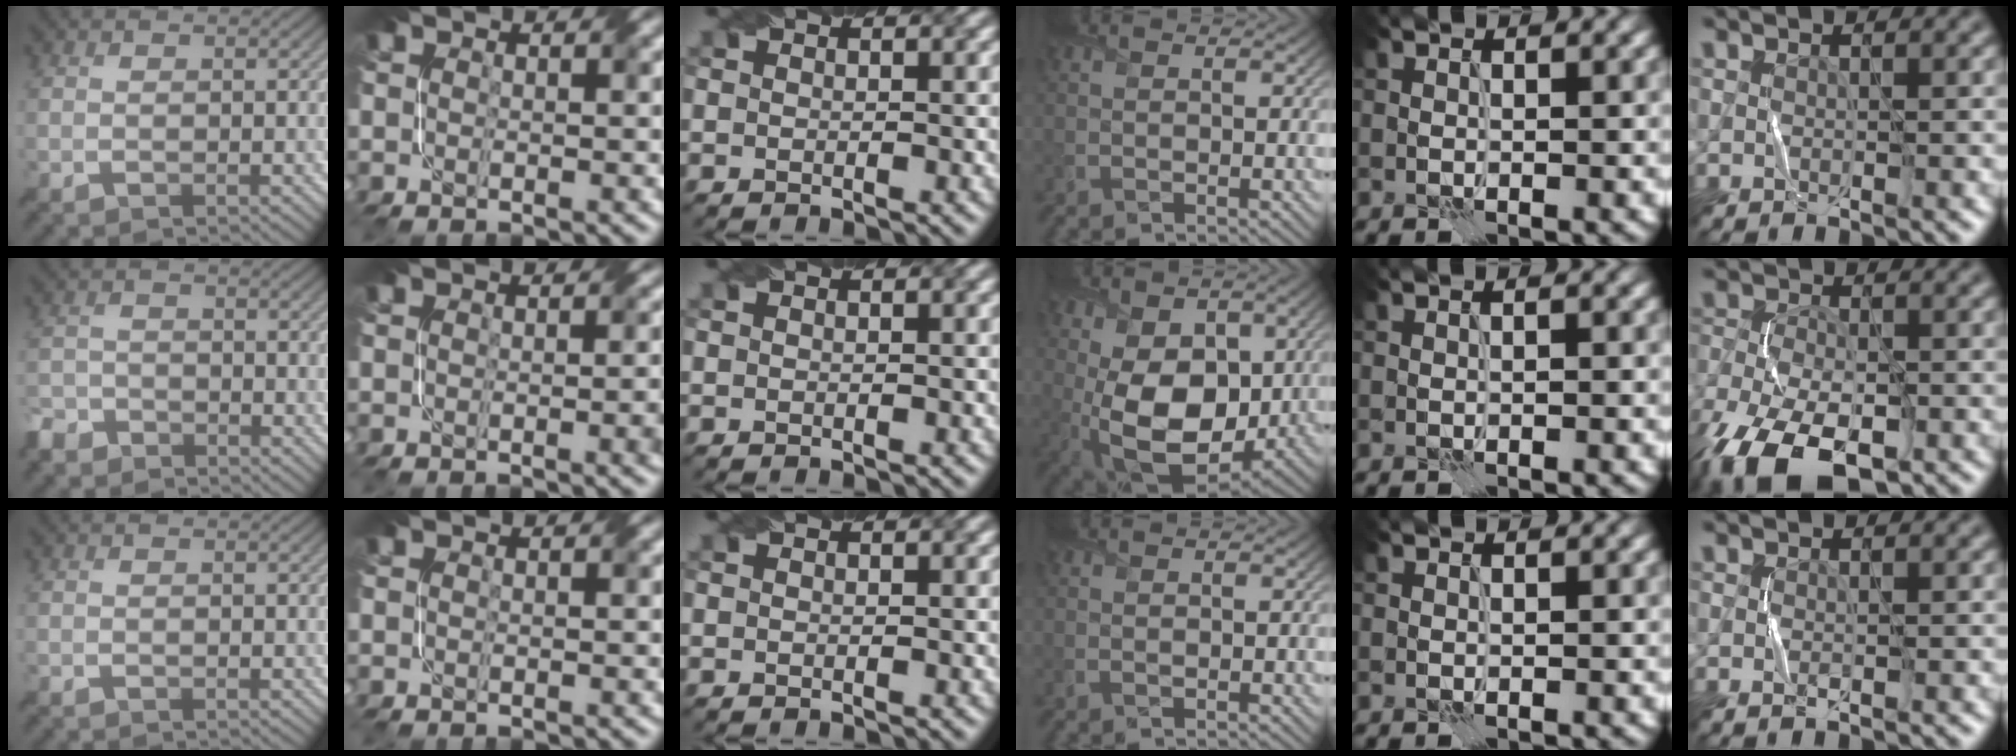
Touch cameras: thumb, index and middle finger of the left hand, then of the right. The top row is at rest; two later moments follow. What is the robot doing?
{"motion": "fold", "object": "bubble wrap"}